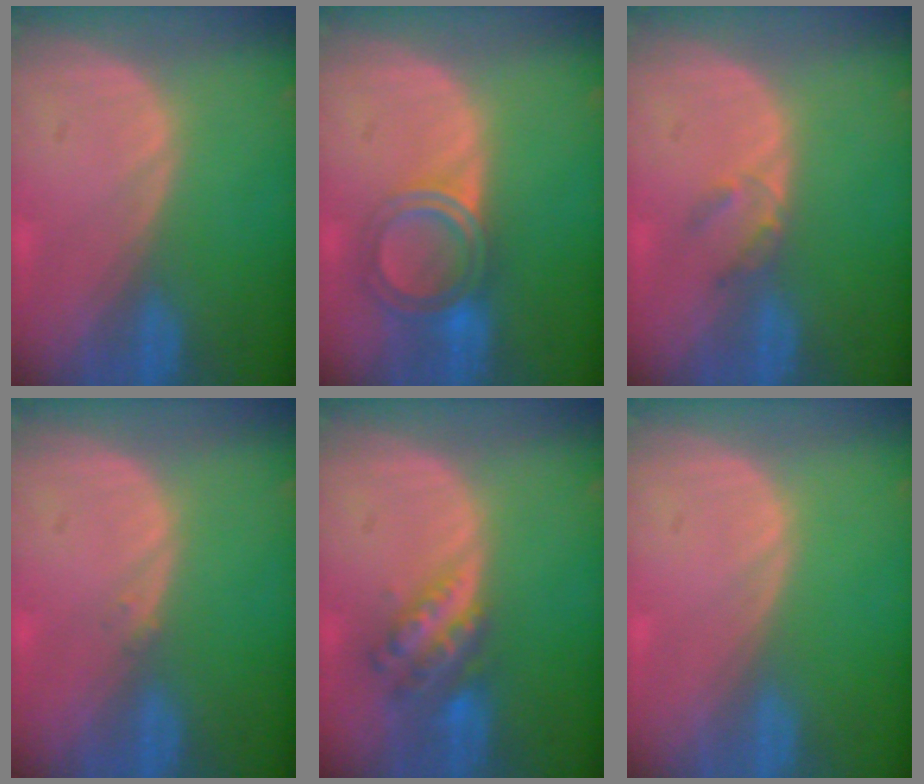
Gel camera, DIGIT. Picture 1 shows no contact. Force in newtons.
{"total": 6.1, "press": 5.3, "slide": 3.1}
{"total": 2.3, "press": 2.0, "slide": 1.1}
{"total": 0.6, "press": 0.5, "slide": 0.3}
{"total": 6.1, "press": 5.3, "slide": 2.9}
{"total": 0.0}